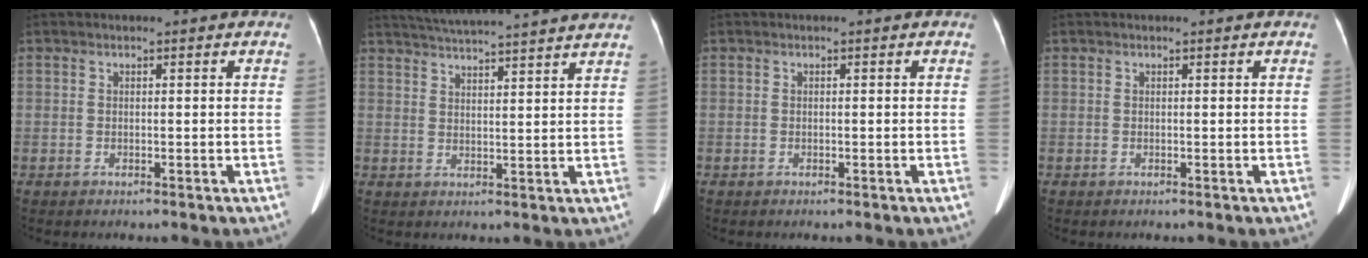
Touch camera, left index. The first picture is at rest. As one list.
[{"total": 17.1, "force": [15.7, -0.6, 6.6], "torque": [-0.119, 0.003, 0.212]}, {"total": 0.0}, {"total": 0.0}]